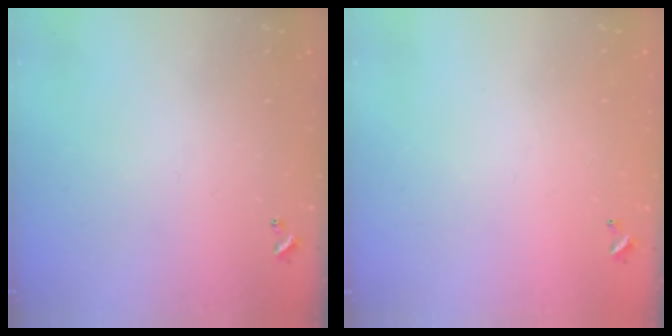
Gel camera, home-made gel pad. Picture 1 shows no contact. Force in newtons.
{"total": 2.8, "press": 2.8, "slide": 0.1}